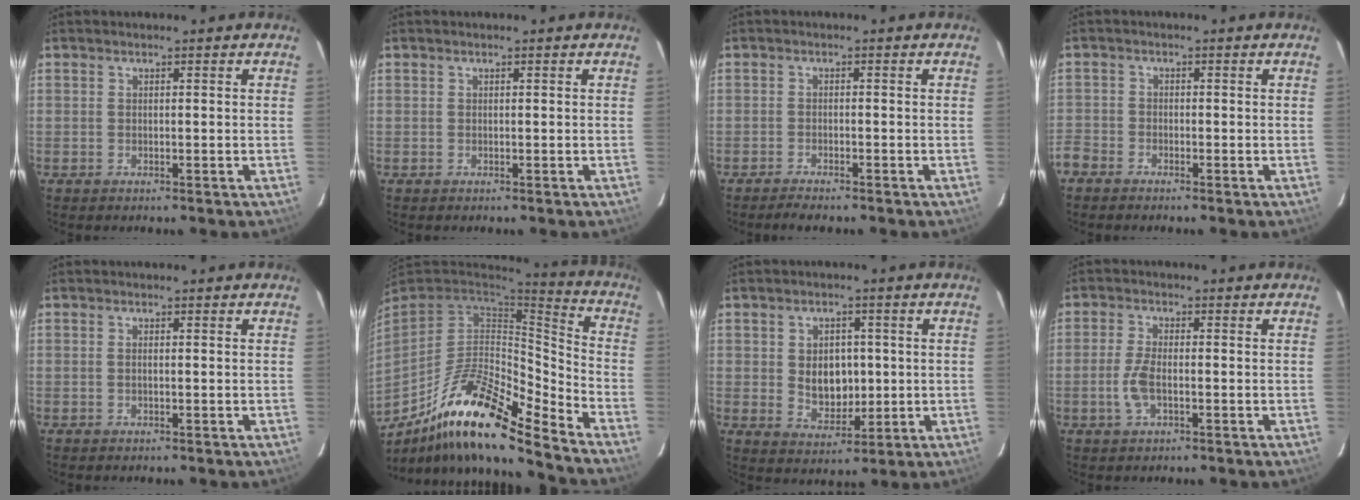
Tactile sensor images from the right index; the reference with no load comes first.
{"total": 0.0}
{"total": 2.9, "force": [-2.6, 0.2, 1.2], "torque": [-0.033, -0.007, -0.047]}
{"total": 4.2, "force": [-3.1, 2.7, 0.6], "torque": [-0.029, -0.001, -0.070]}
{"total": 0.6, "force": [0.0, 0.1, 0.6], "torque": [-0.014, 0.001, -0.001]}
{"total": 20.0, "force": [-14.0, 3.9, 13.8], "torque": [-0.251, -0.013, -0.259]}
{"total": 7.3, "force": [0.4, 5.6, 4.6], "torque": [-0.081, 0.001, 0.021]}
{"total": 4.6, "force": [-1.3, 2.0, 4.0], "torque": [-0.091, 0.000, -0.026]}